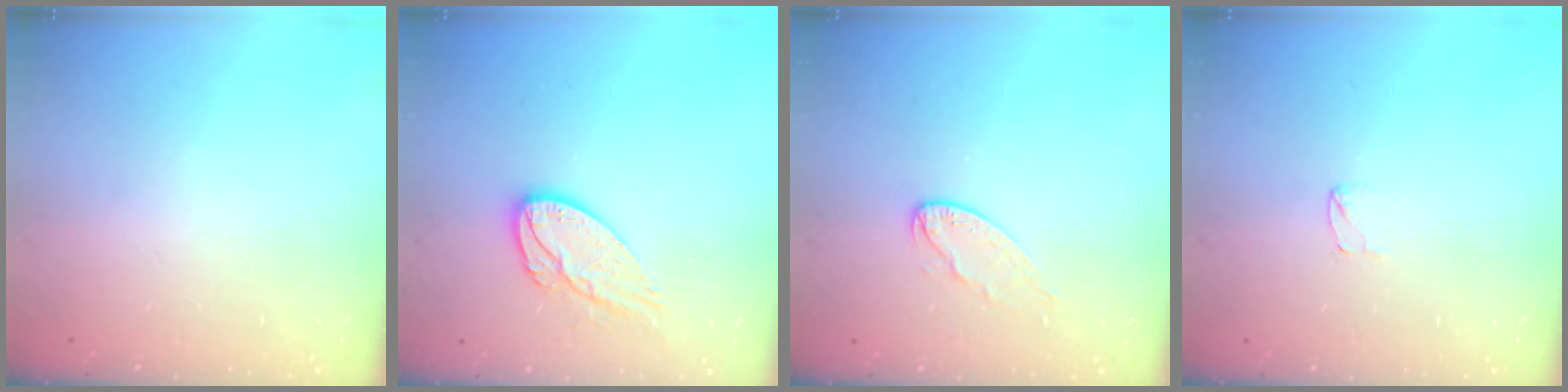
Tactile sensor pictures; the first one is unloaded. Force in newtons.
{"total": 13.0, "press": 13.0, "slide": 1.0}
{"total": 6.6, "press": 6.6, "slide": 0.7}
{"total": 4.2, "press": 4.2, "slide": 0.4}